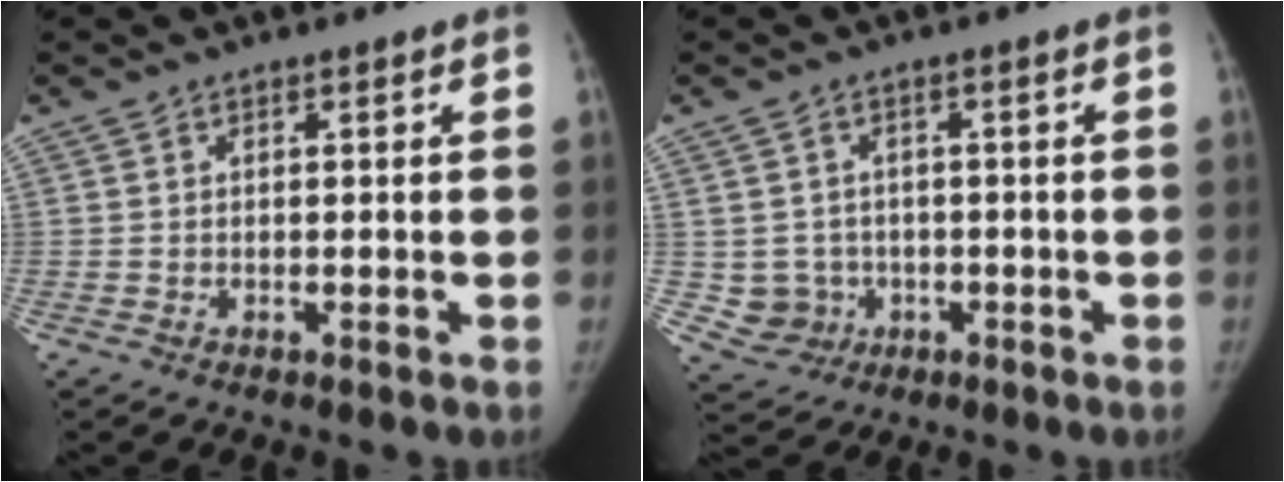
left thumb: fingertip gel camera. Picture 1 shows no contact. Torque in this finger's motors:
{"motor_torque": [-0.37, -0.27, 0.44, 0.09, -0.01]}